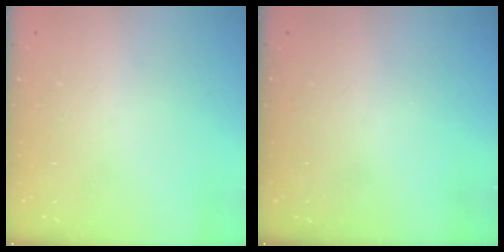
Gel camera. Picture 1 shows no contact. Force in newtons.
{"total": 0.0}